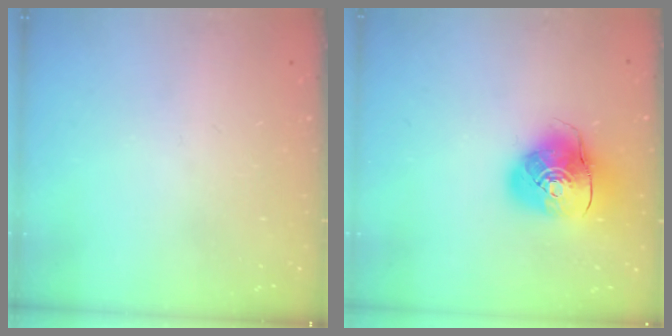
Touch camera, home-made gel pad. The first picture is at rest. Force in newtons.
{"total": 10.9, "press": 10.7, "slide": 1.8}